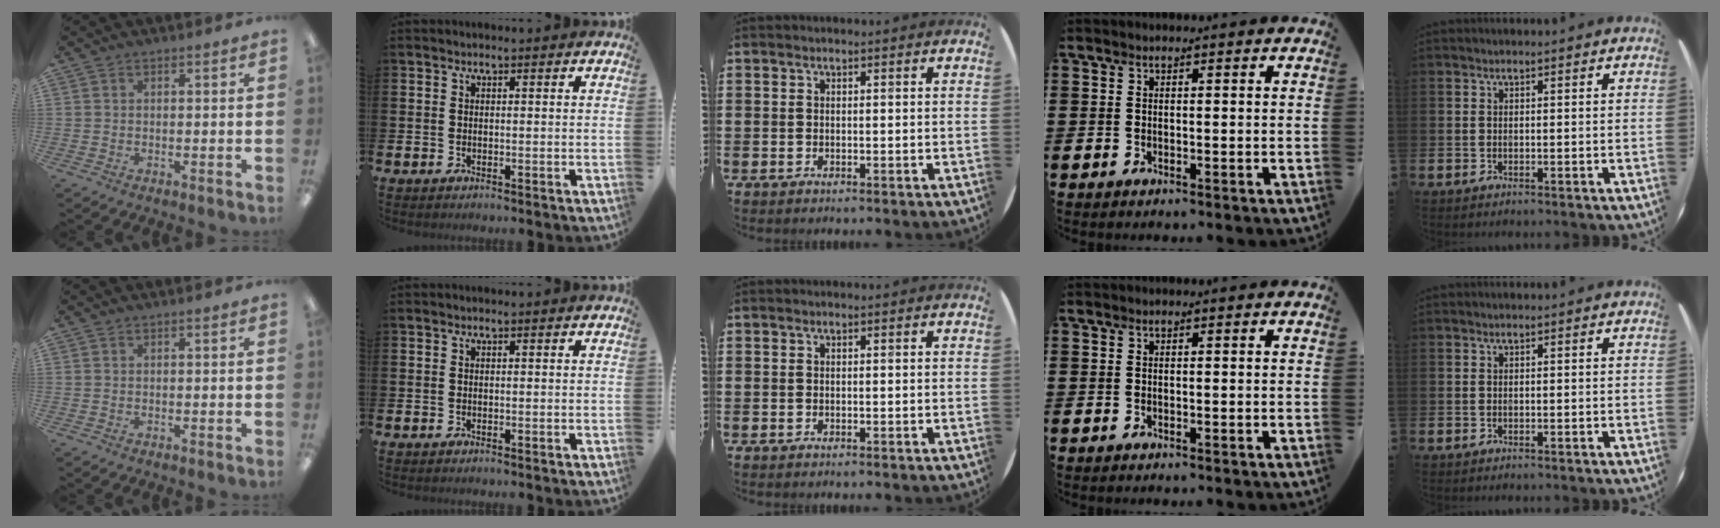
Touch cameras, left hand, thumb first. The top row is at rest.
{}